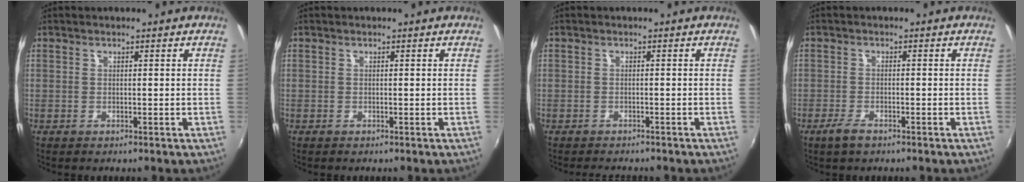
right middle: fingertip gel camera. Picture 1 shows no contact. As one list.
[{"total": 0.0}, {"total": 2.5, "force": [-2.3, 0.9, 0.6], "torque": [-0.020, -0.002, -0.037]}, {"total": 3.0, "force": [-2.2, 0.9, 1.8], "torque": [-0.049, -0.005, -0.044]}]